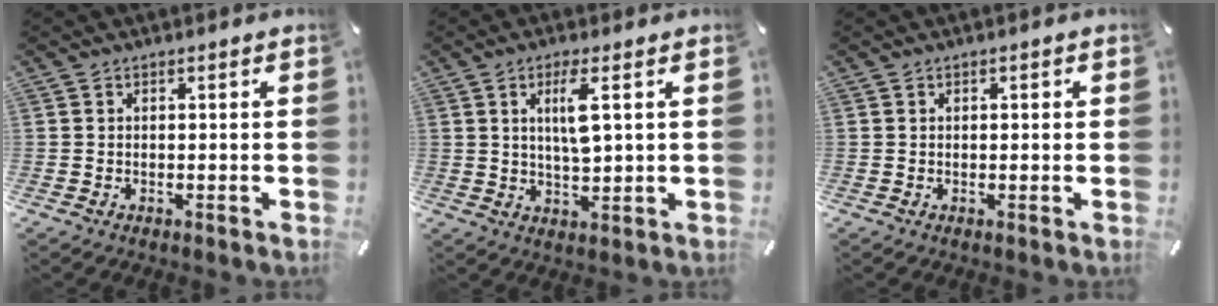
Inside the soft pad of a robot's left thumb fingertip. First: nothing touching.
{"total": 6.8, "force": [2.2, 1.7, 6.3], "torque": [-0.112, -0.007, 0.031]}
{"total": 0.6, "force": [0.0, 0.4, 0.4], "torque": [-0.009, 0.002, -0.001]}